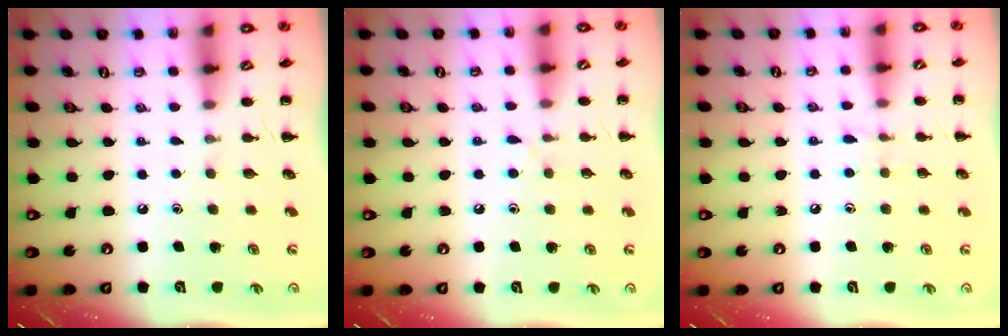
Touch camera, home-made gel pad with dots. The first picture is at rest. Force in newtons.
{"total": 4.9, "press": 4.5, "slide": 1.9}
{"total": 5.7, "press": 5.3, "slide": 2.2}